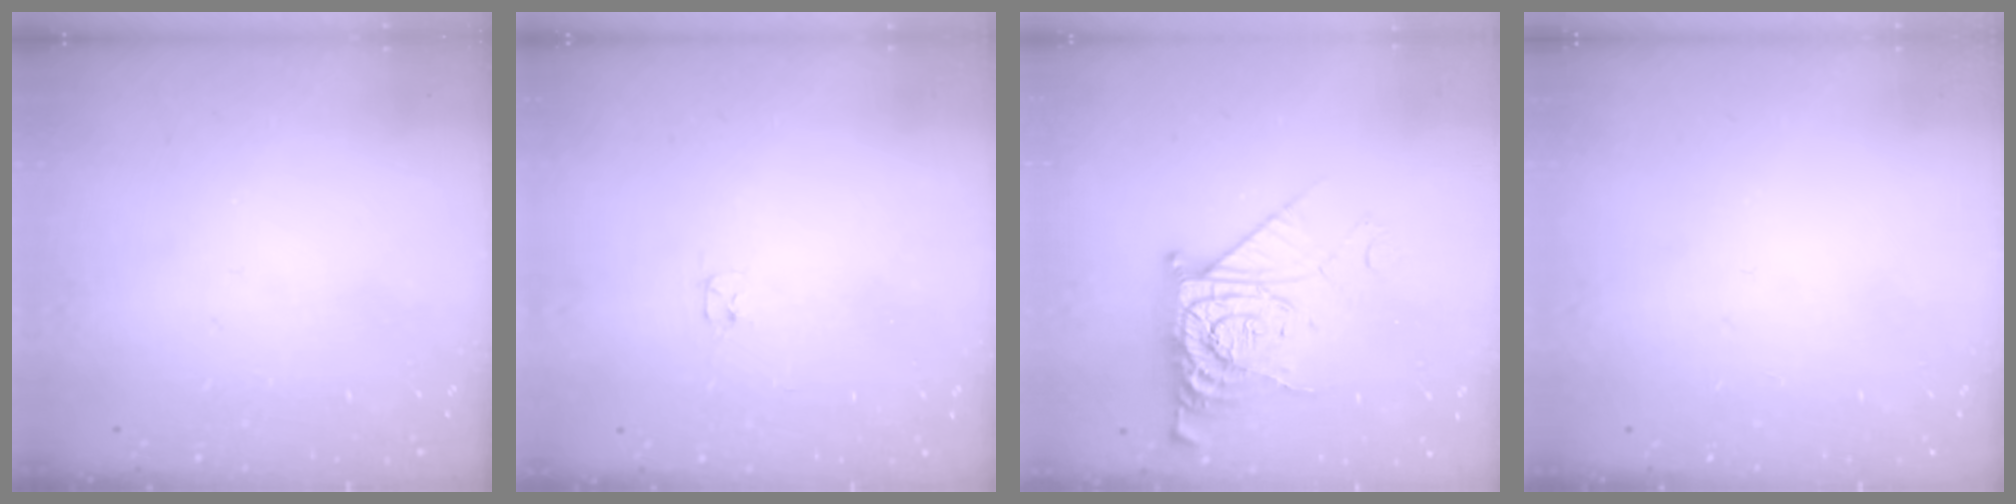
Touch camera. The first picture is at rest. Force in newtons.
{"total": 2.4, "press": 2.3, "slide": 0.4}
{"total": 11.7, "press": 11.6, "slide": 1.4}
{"total": 0.0}